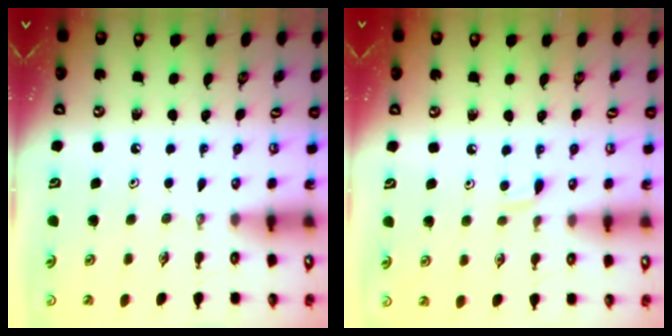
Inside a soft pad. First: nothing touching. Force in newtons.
{"total": 3.9, "press": 3.8, "slide": 0.5}